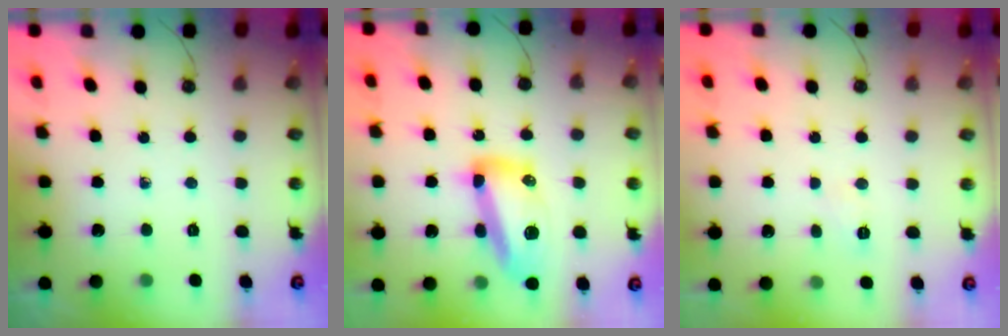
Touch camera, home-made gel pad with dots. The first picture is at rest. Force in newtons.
{"total": 14.8, "press": 14.8, "slide": 1.4}
{"total": 3.0, "press": 2.9, "slide": 0.7}